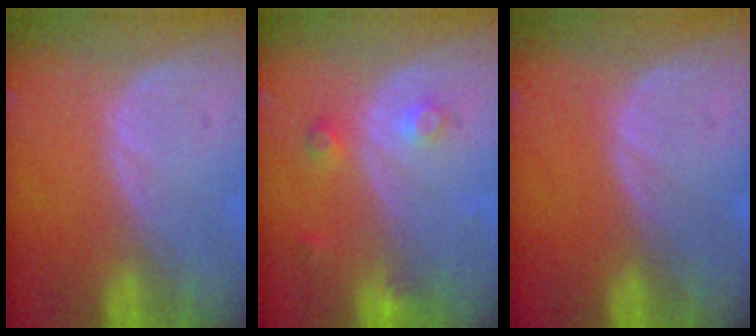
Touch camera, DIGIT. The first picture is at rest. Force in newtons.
{"total": 3.3, "press": 3.1, "slide": 1.1}
{"total": 0.0}